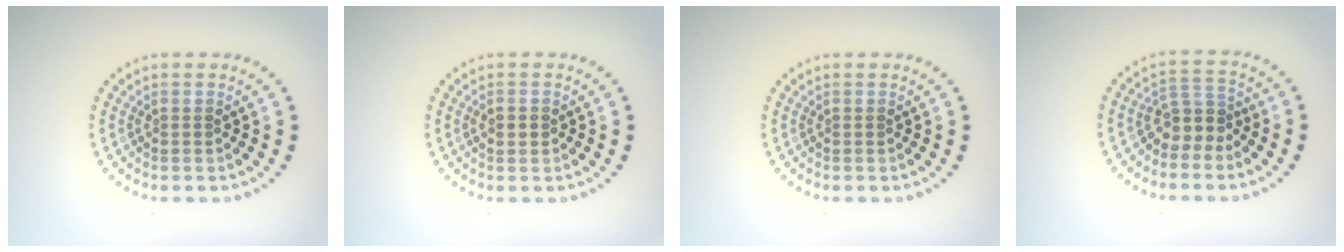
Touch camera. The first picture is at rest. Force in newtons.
{"total": 1.8, "press": 1.8, "slide": 0.1}
{"total": 0.0}
{"total": 2.7, "press": 2.1, "slide": 1.8}